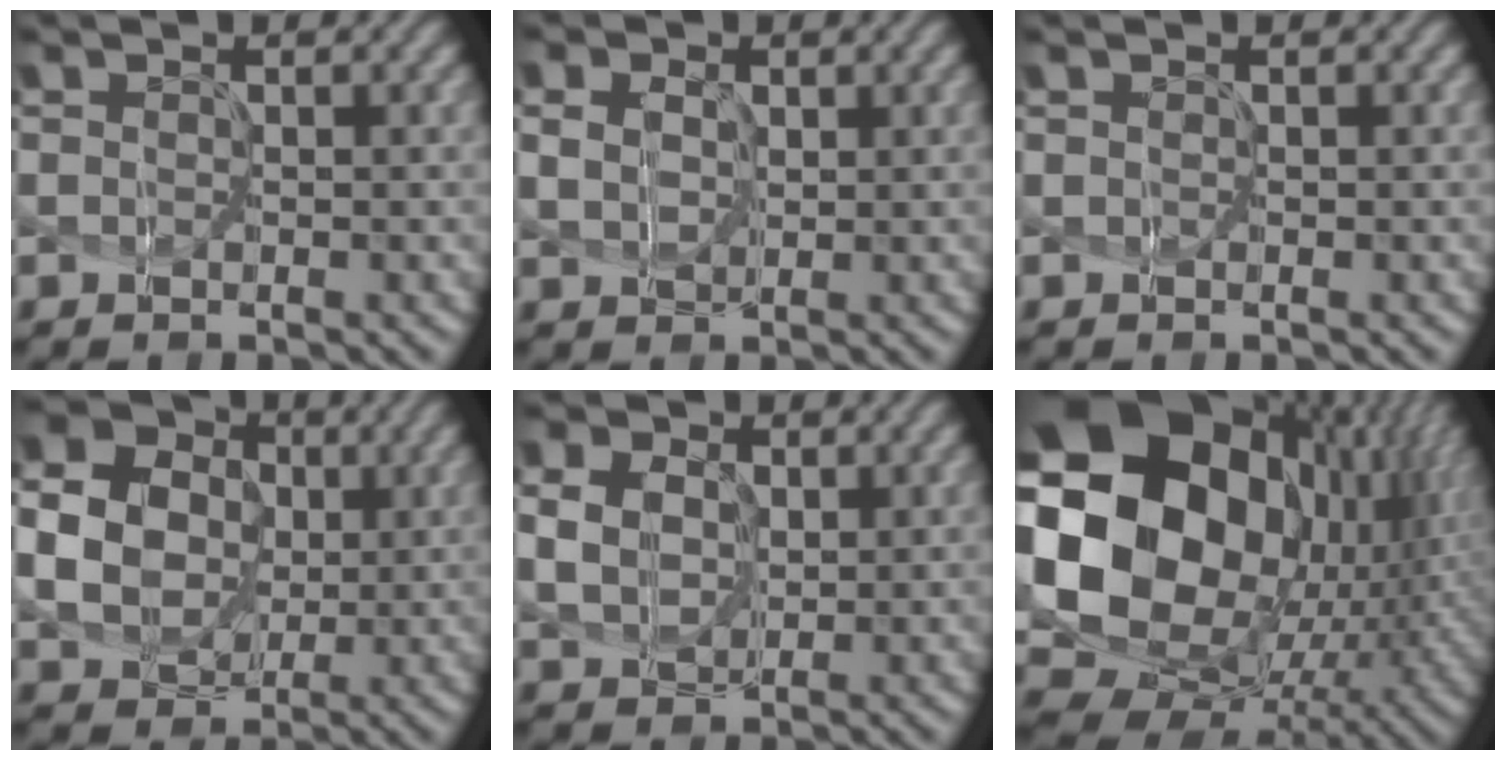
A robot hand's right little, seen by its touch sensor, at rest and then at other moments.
{"total": 3.0, "force": [1.1, 2.3, 1.6], "torque": [-0.028, 0.014, 0.007]}
{"total": 0.0}
{"total": 11.1, "force": [1.3, 9.7, 5.1], "torque": [-0.146, 0.024, 0.006]}
{"total": 4.5, "force": [1.4, 3.5, 2.5], "torque": [-0.072, 0.014, 0.016]}
{"total": 21.9, "force": [4.0, 16.4, 13.9], "torque": [-0.310, -0.025, 0.086]}